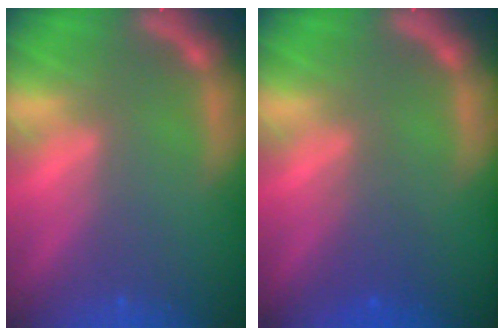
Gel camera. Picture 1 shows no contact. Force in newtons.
{"total": 1.9}